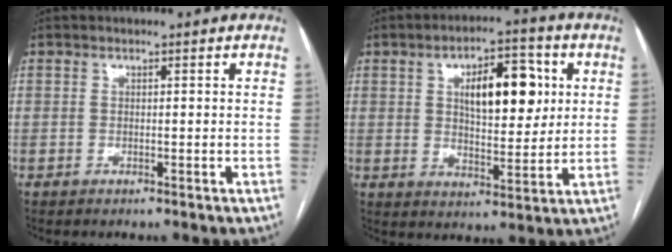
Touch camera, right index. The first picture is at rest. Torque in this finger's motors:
{"motor_torque": [0.47, 0.17, 0.58, 0.08]}